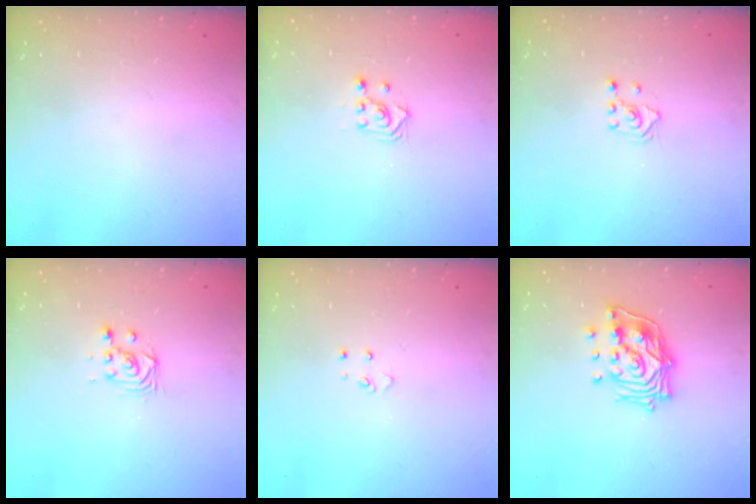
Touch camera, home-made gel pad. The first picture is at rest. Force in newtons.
{"total": 2.5, "press": 2.3, "slide": 1.0}
{"total": 2.1, "press": 1.8, "slide": 0.9}
{"total": 3.7, "press": 3.7, "slide": 0.3}
{"total": 3.9, "press": 3.9, "slide": 0.3}
{"total": 15.1, "press": 15.0, "slide": 2.0}